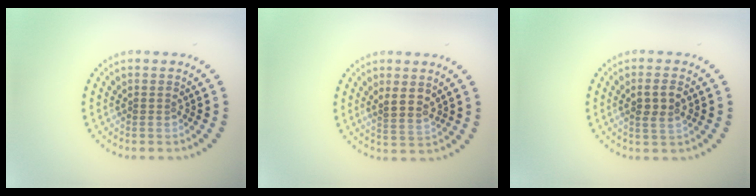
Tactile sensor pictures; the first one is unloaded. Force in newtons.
{"total": 1.7, "press": 1.5, "slide": 0.8}
{"total": 2.3, "press": 2.2, "slide": 0.7}